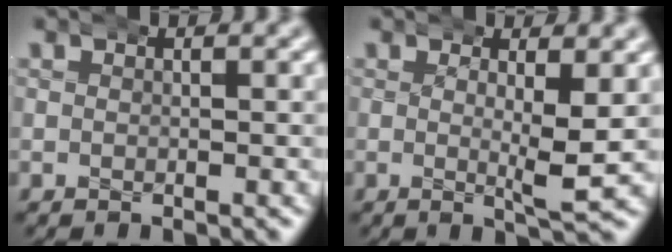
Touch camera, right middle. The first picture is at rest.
{"total": 2.1, "force": [0.7, -0.7, 1.9], "torque": [-0.040, -0.014, 0.013]}